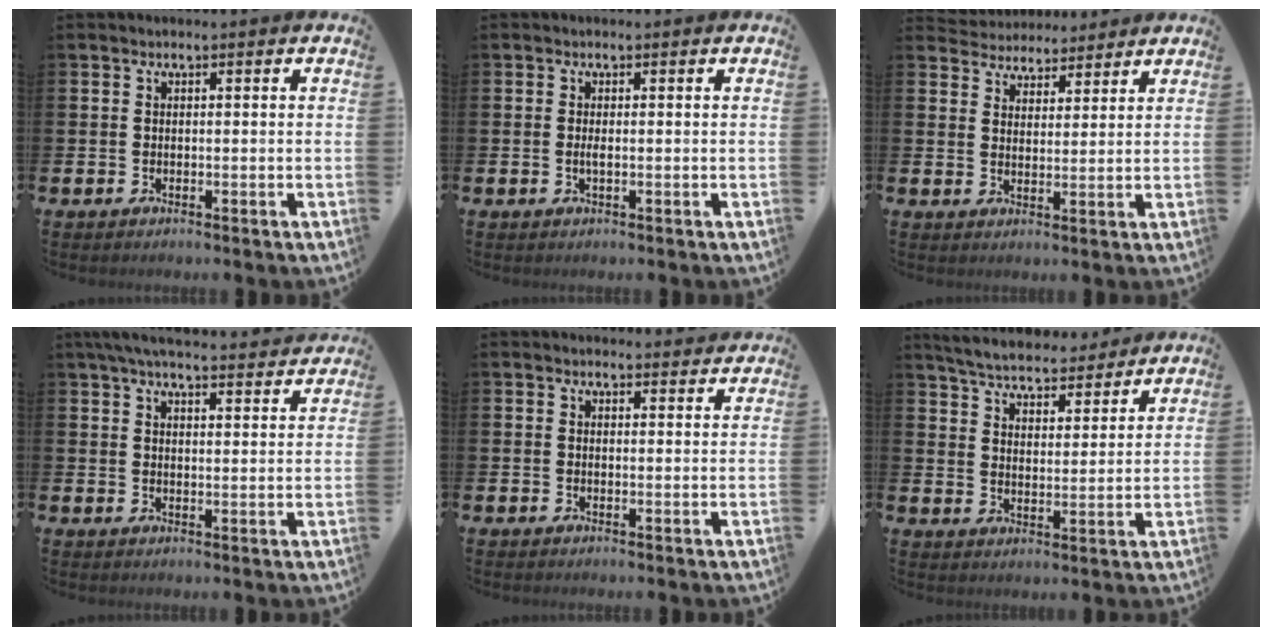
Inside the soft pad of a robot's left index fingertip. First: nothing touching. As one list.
[{"total": 0.9, "force": [-0.1, 0.2, 0.9], "torque": [-0.025, 0.003, 0.000]}, {"total": 4.2, "force": [3.9, 1.4, -0.6], "torque": [-0.014, -0.020, 0.071]}, {"total": 5.8, "force": [5.5, 0.4, 1.8], "torque": [-0.047, -0.026, 0.098]}, {"total": 1.7, "force": [1.6, 0.3, -0.1], "torque": [0.007, -0.007, 0.028]}, {"total": 5.8, "force": [5.6, 1.0, 0.9], "torque": [-0.047, -0.033, 0.099]}]